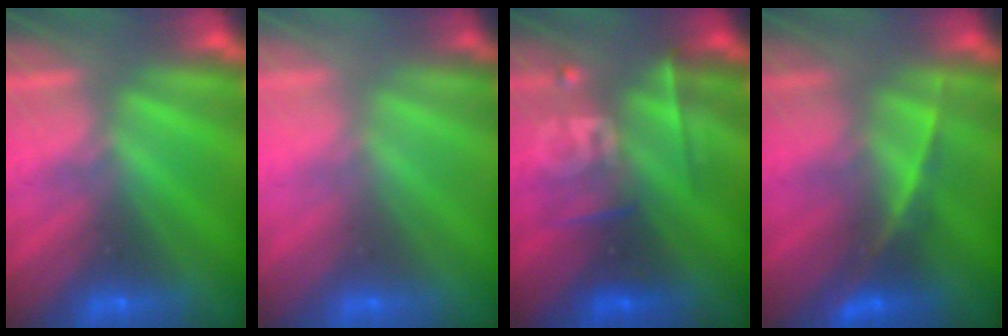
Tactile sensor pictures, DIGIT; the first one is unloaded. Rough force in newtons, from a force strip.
{"total": 2.7}
{"total": 2.4}
{"total": 2.4}